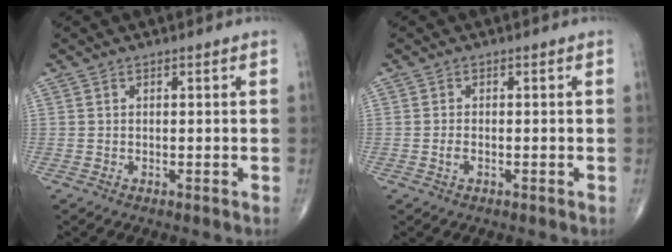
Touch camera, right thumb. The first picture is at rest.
{"total": 1.3, "force": [-0.4, 0.7, 1.1], "torque": [-0.024, 0.001, -0.009]}